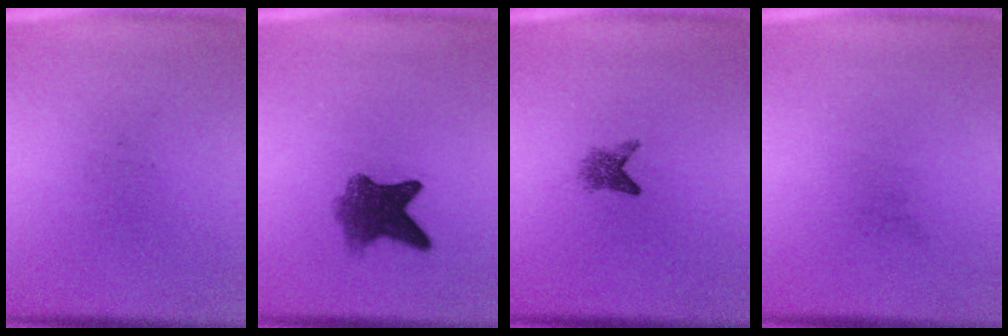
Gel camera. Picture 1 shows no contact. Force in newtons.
{"total": 6.3}
{"total": 2.1}
{"total": 0.0}